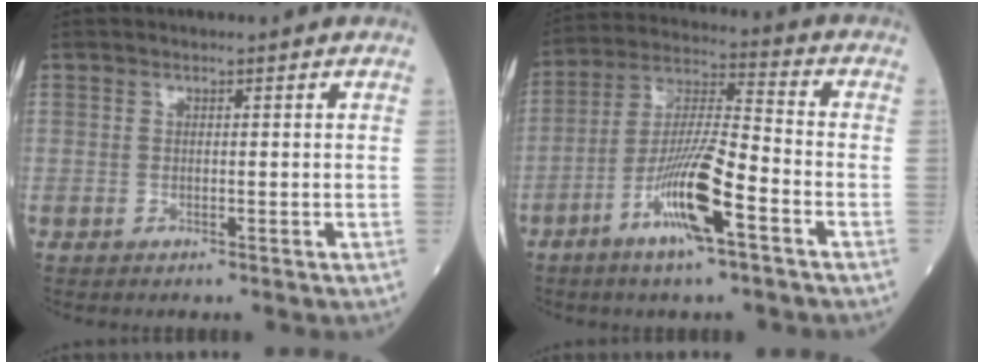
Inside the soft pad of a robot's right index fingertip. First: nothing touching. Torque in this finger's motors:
{"motor_torque": [1.08, -1.06, 0.27, 0.21]}